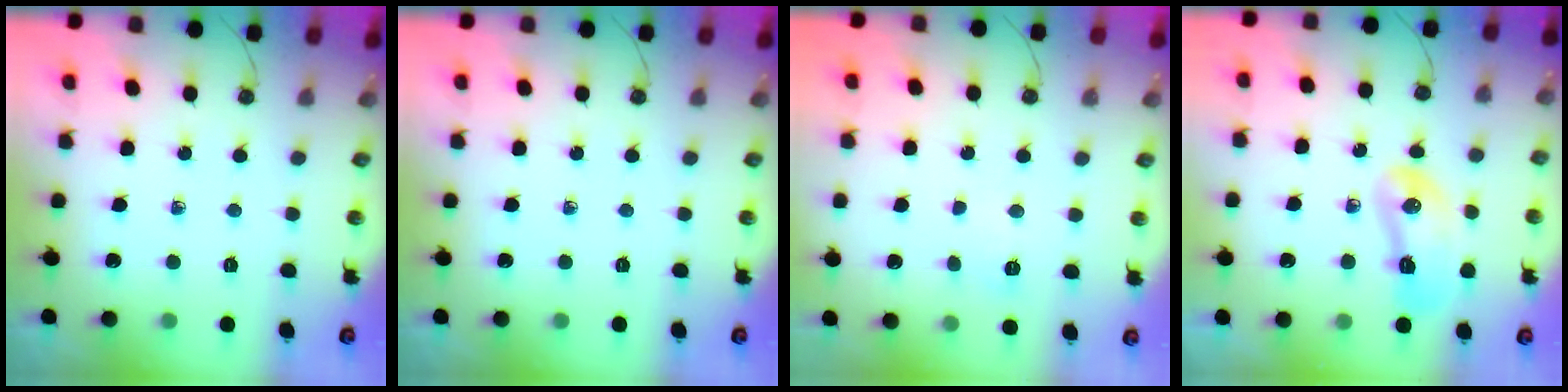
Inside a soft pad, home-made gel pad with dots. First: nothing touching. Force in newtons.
{"total": 0.0}
{"total": 3.5, "press": 3.4, "slide": 1.0}
{"total": 10.5, "press": 10.4, "slide": 1.8}